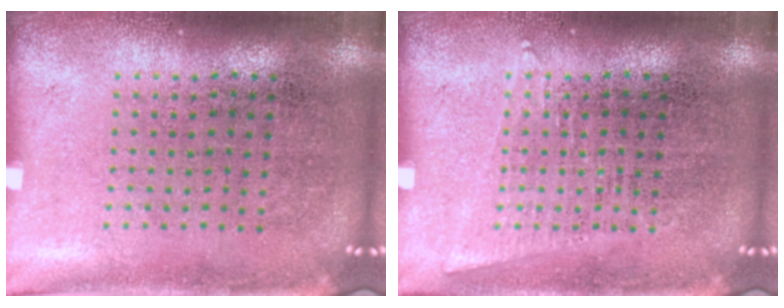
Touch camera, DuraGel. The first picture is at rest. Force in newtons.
{"total": 0.9, "press": 0.9, "slide": 0.3}